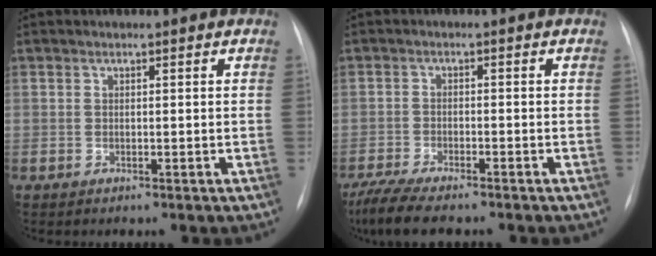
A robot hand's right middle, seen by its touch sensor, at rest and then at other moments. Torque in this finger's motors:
{"motor_torque": [0.65, -0.64, 0.09, 0.07]}